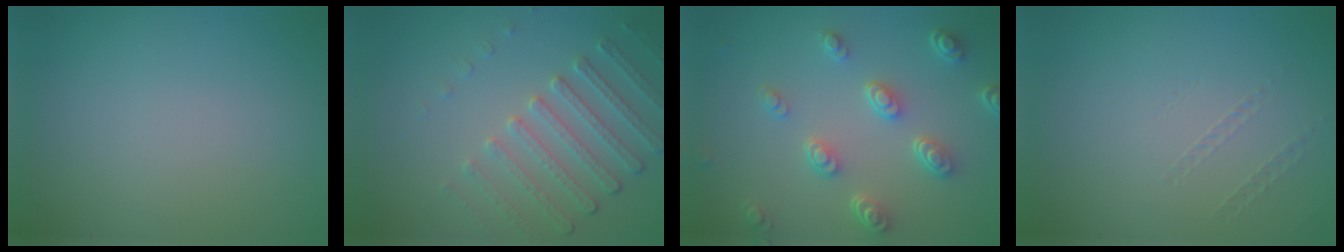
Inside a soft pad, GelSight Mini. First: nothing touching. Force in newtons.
{"total": 3.0, "press": 2.7, "slide": 1.3}
{"total": 4.5, "press": 3.4, "slide": 2.9}
{"total": 0.5, "press": 0.2, "slide": 0.5}